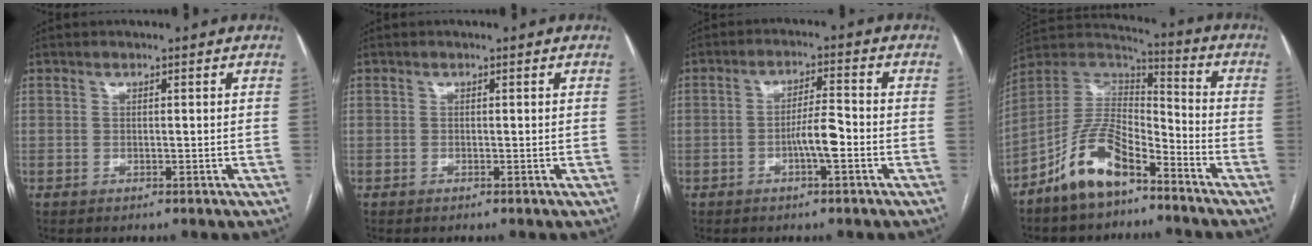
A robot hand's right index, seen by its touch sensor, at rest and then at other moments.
{"total": 0.0}
{"total": 4.9, "force": [-1.7, 0.4, 4.5], "torque": [-0.081, 0.006, -0.030]}
{"total": 12.0, "force": [-7.9, 4.5, 7.8], "torque": [-0.163, 0.020, -0.152]}